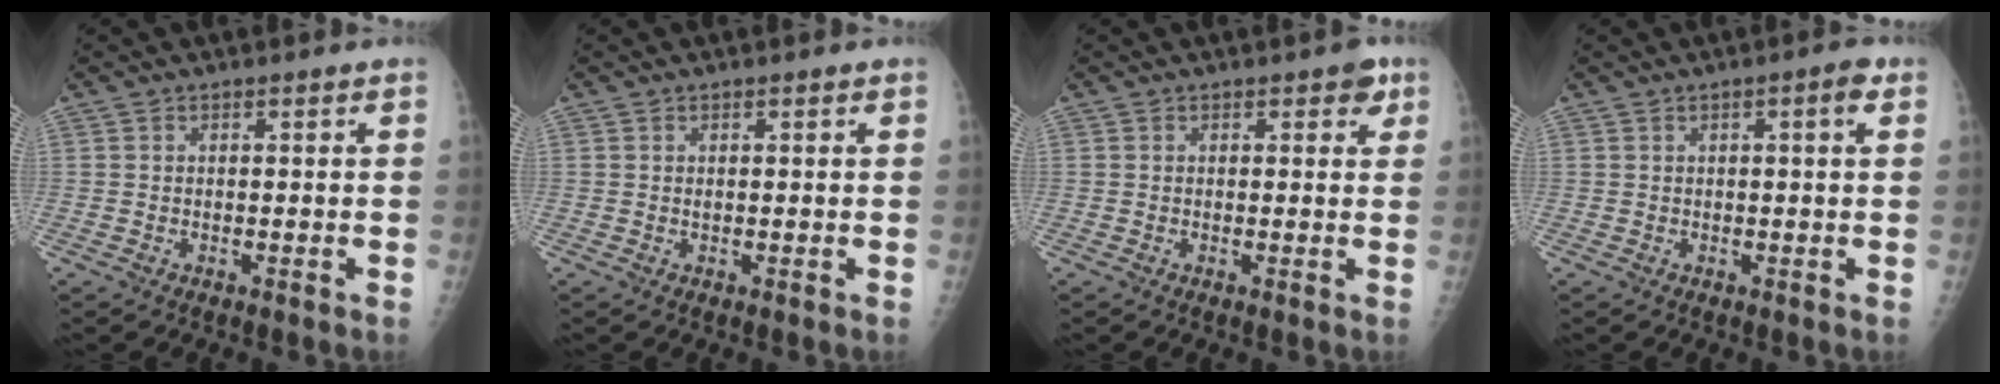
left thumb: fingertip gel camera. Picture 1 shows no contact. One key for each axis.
{"total": 0.7, "fx": 0.3, "fy": 0.3, "fz": 0.6, "tx": -0.009, "ty": 0.000, "tz": 0.006}
{"total": 2.7, "fx": 1.4, "fy": 1.5, "fz": 1.8, "tx": -0.002, "ty": -0.001, "tz": 0.011}
{"total": 2.8, "fx": 1.0, "fy": 0.5, "fz": 2.5, "tx": -0.035, "ty": 0.003, "tz": 0.011}